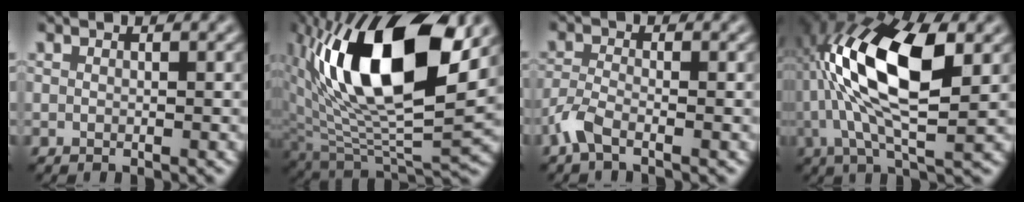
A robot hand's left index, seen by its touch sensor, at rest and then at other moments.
{"total": 15.6, "force": [4.9, 7.0, 13.1], "torque": [-0.236, -0.001, 0.088]}
{"total": 2.4, "force": [-1.7, 0.6, 1.6], "torque": [-0.044, 0.000, -0.045]}
{"total": 11.2, "force": [1.4, 4.1, 10.3], "torque": [-0.191, 0.018, 0.020]}